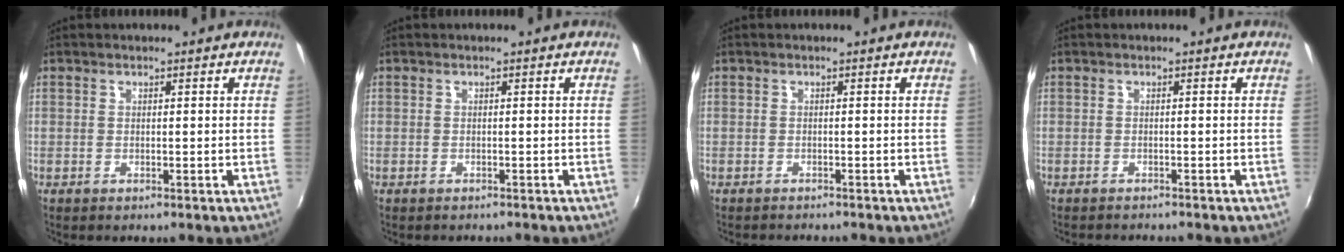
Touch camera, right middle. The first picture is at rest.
{"total": 1.8, "force": [-1.6, 0.3, 0.7], "torque": [-0.014, -0.011, -0.020]}
{"total": 3.0, "force": [-2.8, 0.4, 1.0], "torque": [-0.028, -0.017, -0.042]}
{"total": 3.3, "force": [-3.1, 0.4, 1.1], "torque": [-0.029, -0.017, -0.047]}